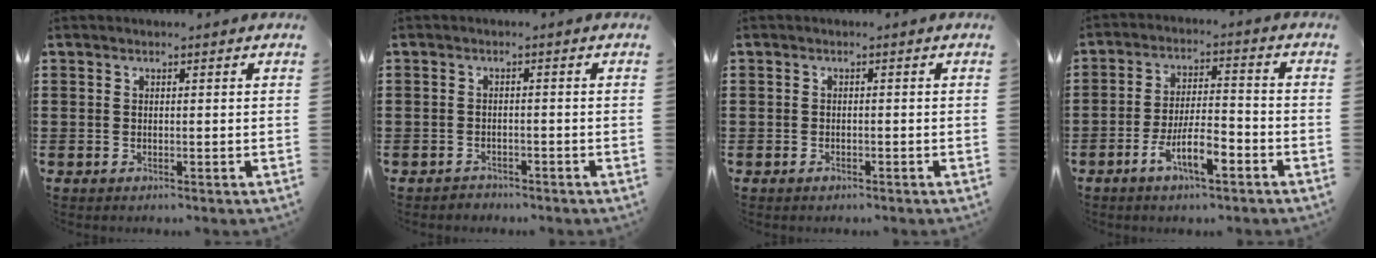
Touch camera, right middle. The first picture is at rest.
{"total": 1.4, "force": [-1.3, 0.4, -0.1], "torque": [-0.004, 0.002, -0.030]}
{"total": 0.9, "force": [-0.7, 0.6, 0.1], "torque": [-0.002, 0.002, -0.015]}
{"total": 7.5, "force": [-4.0, 2.3, 5.9], "torque": [-0.121, -0.001, -0.077]}